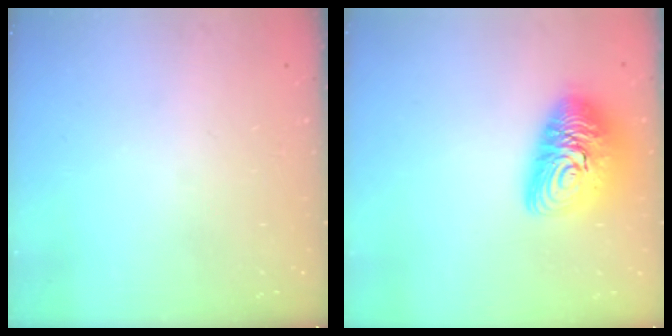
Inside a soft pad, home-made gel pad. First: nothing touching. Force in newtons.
{"total": 15.2, "press": 15.1, "slide": 1.4}